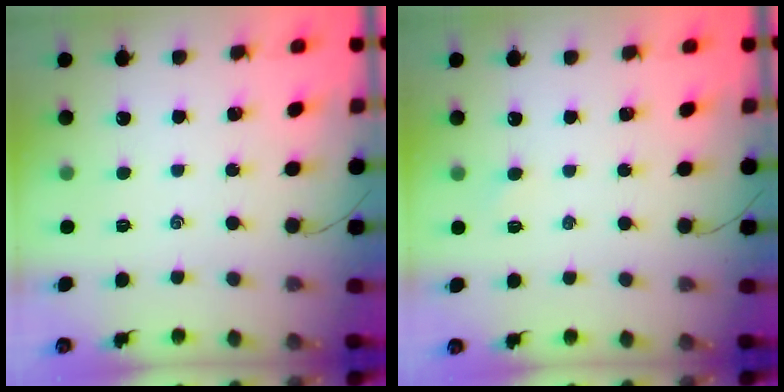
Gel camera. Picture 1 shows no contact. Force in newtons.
{"total": 1.4, "press": 1.3, "slide": 0.4}